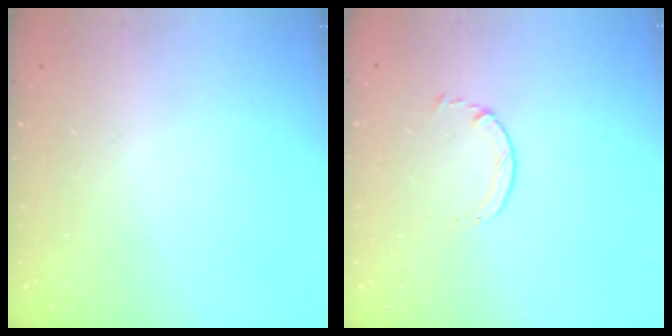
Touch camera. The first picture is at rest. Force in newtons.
{"total": 1.7, "press": 1.6, "slide": 0.2}